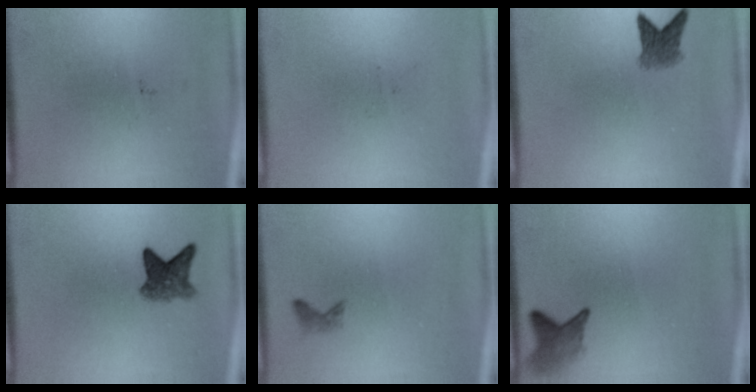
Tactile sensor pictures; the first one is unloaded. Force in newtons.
{"total": 0.0}
{"total": 3.1}
{"total": 4.1}
{"total": 0.8}
{"total": 2.9}